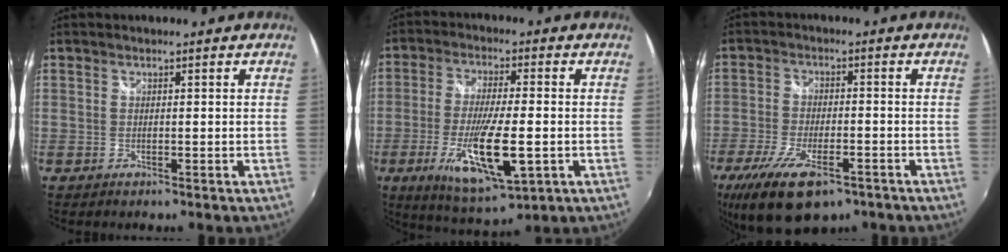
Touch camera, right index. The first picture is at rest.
{"total": 15.2, "force": [-4.6, 3.5, 14.1], "torque": [-0.275, -0.033, -0.076]}
{"total": 15.2, "force": [-9.6, 5.9, 10.2], "torque": [-0.221, -0.048, -0.161]}